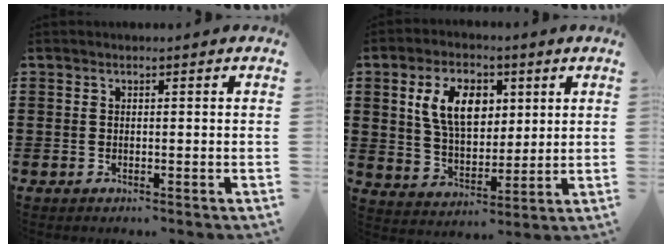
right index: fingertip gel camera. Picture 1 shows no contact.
{"total": 9.0, "force": [2.8, 5.5, 6.5], "torque": [-0.144, 0.013, 0.047]}